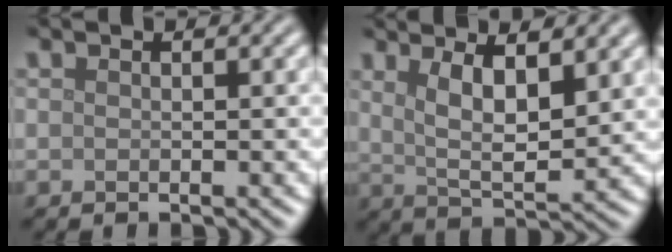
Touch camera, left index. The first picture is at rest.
{"total": 5.7, "force": [2.3, 1.8, 4.9], "torque": [-0.090, -0.010, 0.044]}